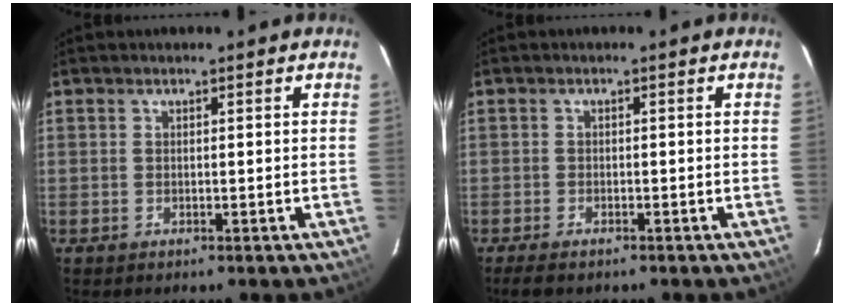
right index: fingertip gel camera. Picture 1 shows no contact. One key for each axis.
{"total": 3.7, "fx": -2.9, "fy": 1.3, "fz": 1.9, "tx": -0.050, "ty": -0.013, "tz": -0.051}